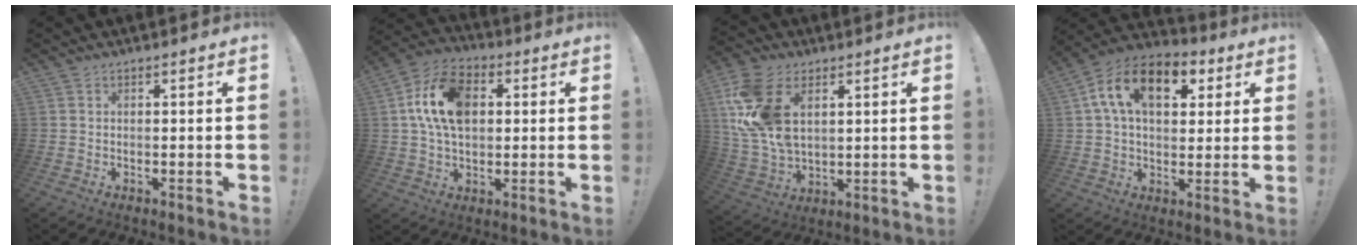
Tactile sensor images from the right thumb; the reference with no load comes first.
{"total": 15.7, "force": [3.2, 10.7, 11.1], "torque": [-0.199, 0.008, 0.062]}
{"total": 18.4, "force": [6.3, 11.8, 12.6], "torque": [-0.260, -0.022, 0.119]}
{"total": 16.4, "force": [5.9, 10.2, 11.5], "torque": [-0.184, -0.007, 0.105]}